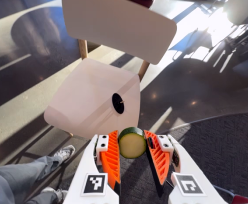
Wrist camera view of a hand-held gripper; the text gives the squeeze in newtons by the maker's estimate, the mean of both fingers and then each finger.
{"total": 9.6, "left": 9.8, "right": 9.3}